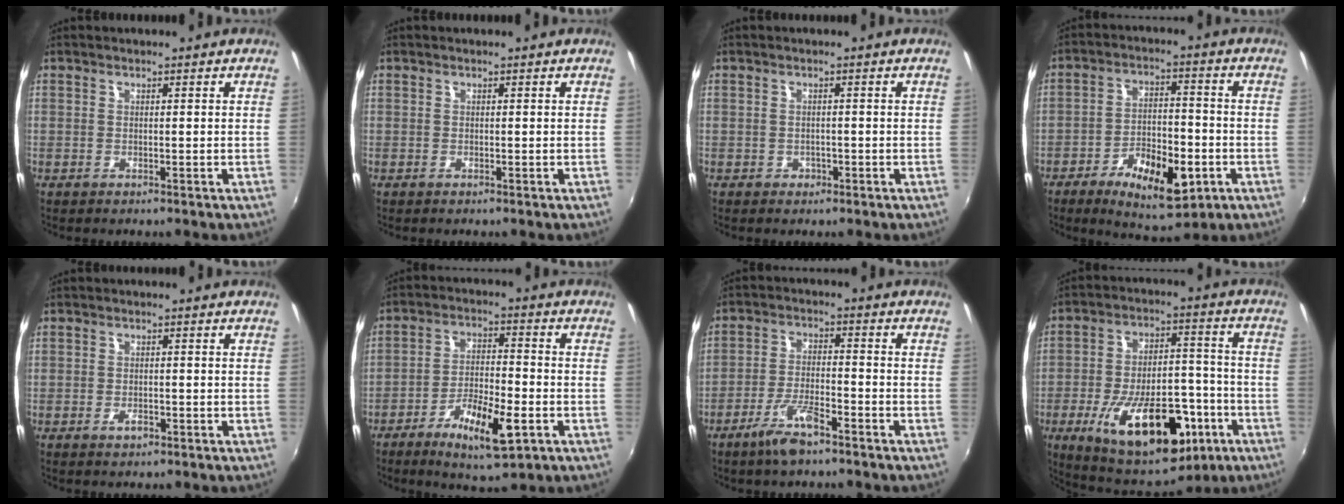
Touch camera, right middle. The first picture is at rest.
{"total": 0.0}
{"total": 1.5, "force": [-0.8, 1.2, 0.2], "torque": [-0.004, -0.001, -0.009]}
{"total": 13.0, "force": [-6.3, 5.5, 9.9], "torque": [-0.185, -0.005, -0.092]}
{"total": 1.7, "force": [-0.9, 1.0, 0.9], "torque": [-0.017, -0.001, -0.017]}
{"total": 11.1, "force": [-5.6, 2.8, 9.1], "torque": [-0.179, -0.013, -0.098]}
{"total": 7.4, "force": [-5.1, 1.7, 5.0], "torque": [-0.111, -0.004, -0.094]}
{"total": 23.3, "force": [-10.3, 11.5, 17.4], "torque": [-0.307, -0.002, -0.134]}